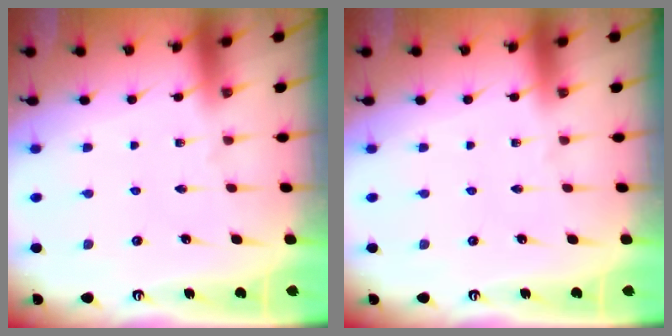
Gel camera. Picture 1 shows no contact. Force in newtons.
{"total": 0.0}